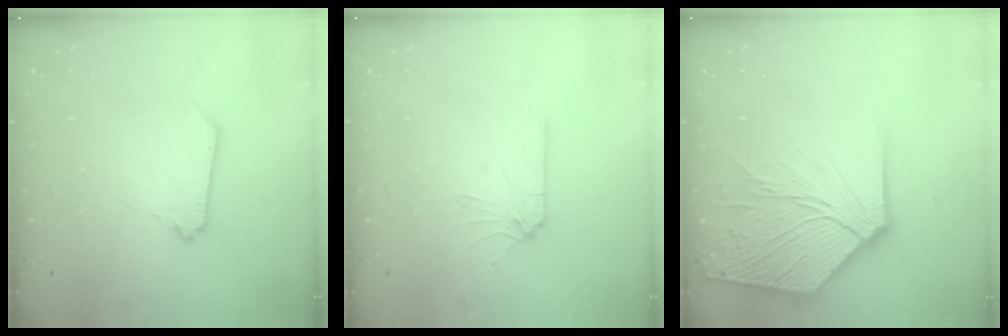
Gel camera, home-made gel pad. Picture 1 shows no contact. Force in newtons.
{"total": 4.1, "press": 4.1, "slide": 0.6}
{"total": 16.6, "press": 16.3, "slide": 2.9}